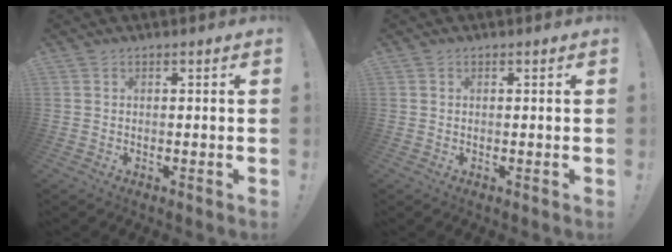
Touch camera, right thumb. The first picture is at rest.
{"total": 0.0}